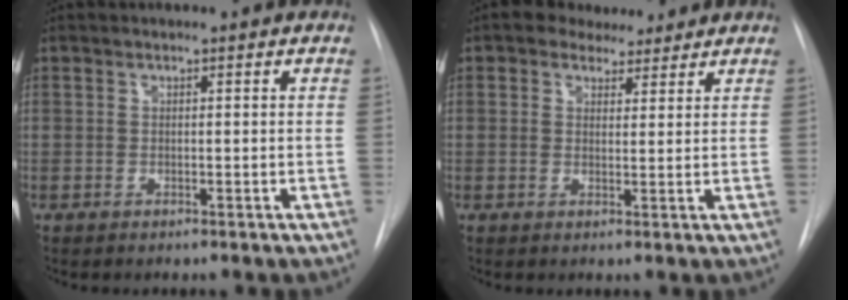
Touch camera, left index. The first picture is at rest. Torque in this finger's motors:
{"motor_torque": [0.45, -0.39, 0.00, 0.02]}